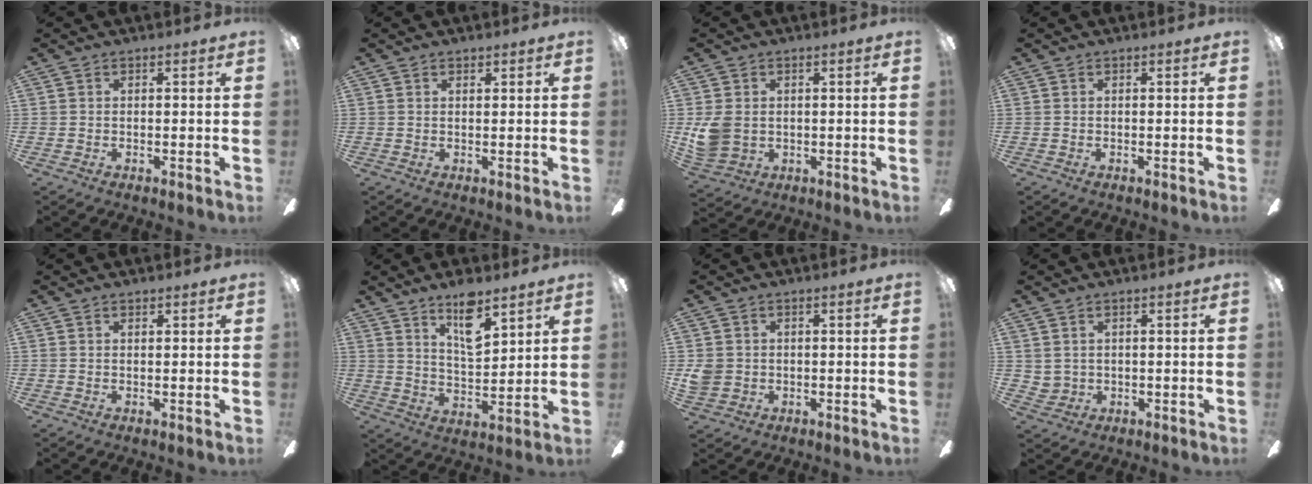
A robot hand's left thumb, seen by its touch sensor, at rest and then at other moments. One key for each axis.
{"total": 1.1, "fx": 0.9, "fy": 0.4, "fz": 0.4, "tx": -0.002, "ty": -0.003, "tz": 0.015}
{"total": 7.1, "fx": 0.5, "fy": 5.8, "fz": 4.2, "tx": -0.088, "ty": 0.010, "tz": 0.015}
{"total": 0.0}
{"total": 1.0, "fx": 0.8, "fy": 0.4, "fz": 0.4, "tx": -0.002, "ty": -0.002, "tz": 0.013}
{"total": 11.6, "fx": 8.1, "fy": 4.1, "fz": 7.1, "tx": -0.109, "ty": -0.045, "tz": 0.140}
{"total": 3.9, "fx": 0.1, "fy": 3.7, "fz": 1.2, "tx": -0.018, "ty": 0.007, "tz": 0.004}
{"total": 2.7, "fx": 1.7, "fy": 2.0, "fz": 0.4, "tx": -0.015, "ty": 0.000, "tz": 0.033}